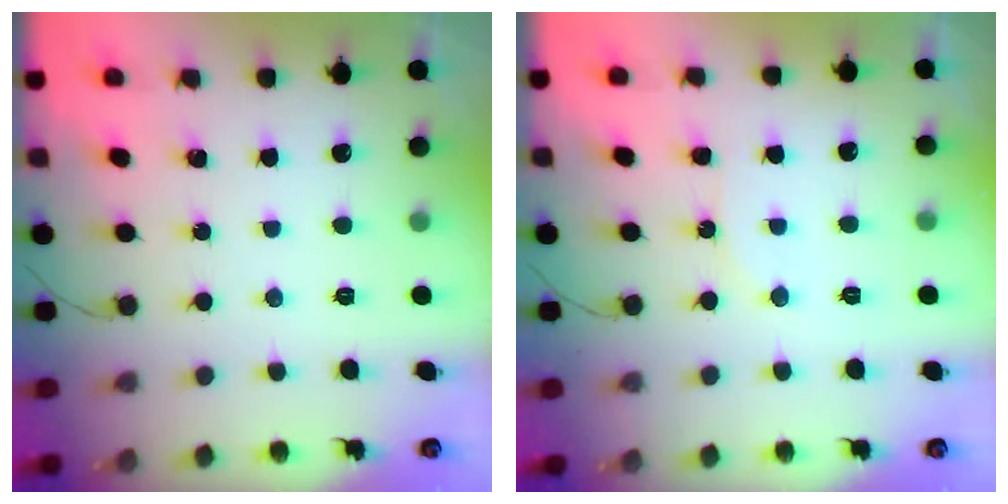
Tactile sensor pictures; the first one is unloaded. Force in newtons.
{"total": 5.4, "press": 5.4, "slide": 0.7}